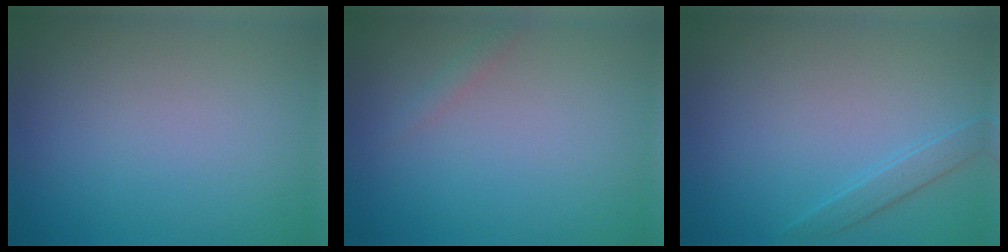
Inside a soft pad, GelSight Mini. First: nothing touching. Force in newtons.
{"total": 0.7, "press": 0.7, "slide": 0.1}
{"total": 1.4, "press": 1.4, "slide": 0.1}